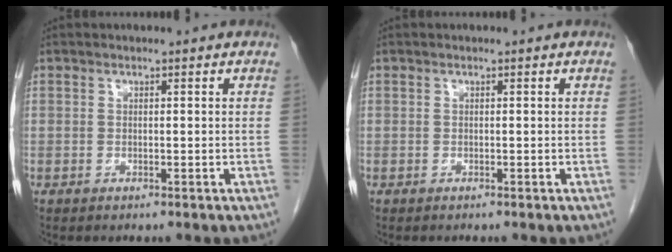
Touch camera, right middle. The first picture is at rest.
{"total": 0.0}